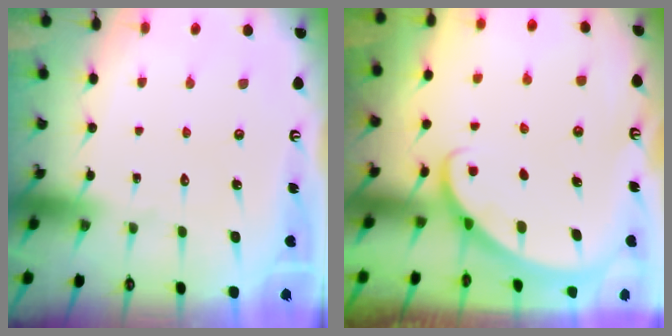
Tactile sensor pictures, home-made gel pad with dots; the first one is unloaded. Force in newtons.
{"total": 2.1, "press": 2.1, "slide": 0.1}